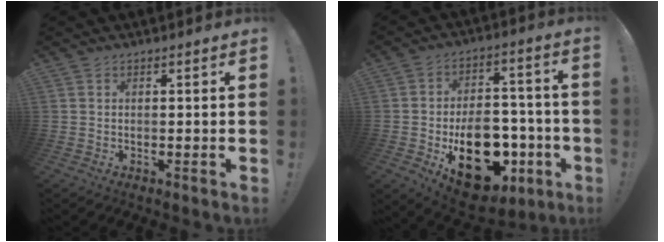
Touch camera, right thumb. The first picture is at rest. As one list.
[{"total": 21.2, "force": [-6.9, 14.2, 14.2], "torque": [-0.188, 0.043, -0.089]}]